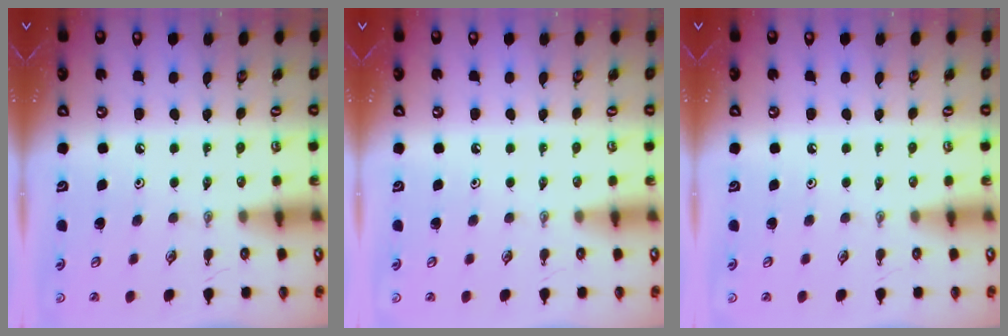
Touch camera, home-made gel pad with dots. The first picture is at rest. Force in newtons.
{"total": 0.0}
{"total": 0.0}